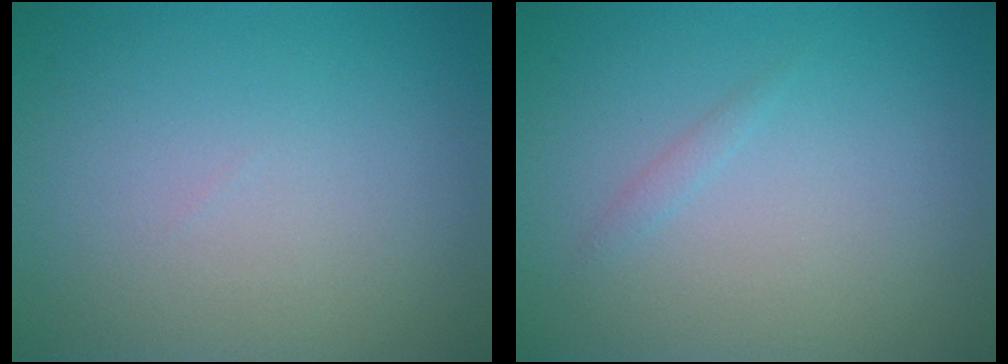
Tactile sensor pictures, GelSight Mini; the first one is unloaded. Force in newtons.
{"total": 0.5, "press": 0.5, "slide": 0.0}